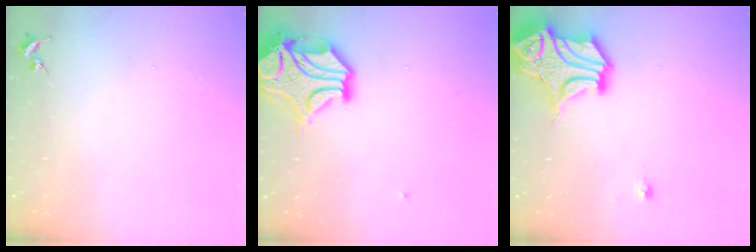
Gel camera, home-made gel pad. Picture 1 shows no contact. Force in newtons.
{"total": 15.0, "press": 14.8, "slide": 2.2}
{"total": 17.8, "press": 17.7, "slide": 2.0}